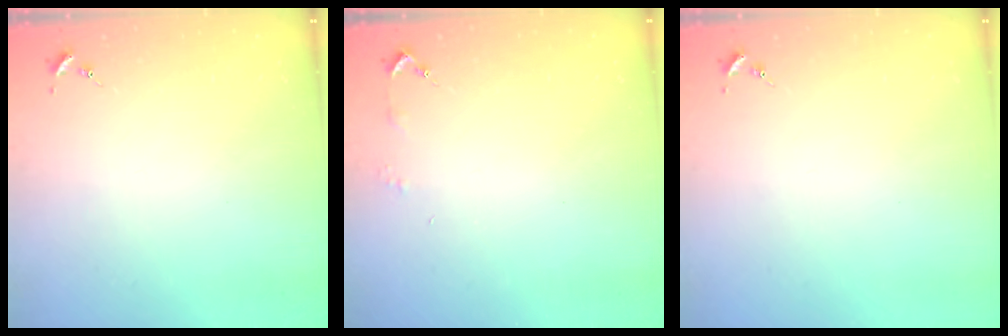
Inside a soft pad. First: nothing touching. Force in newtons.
{"total": 2.9, "press": 2.8, "slide": 0.3}
{"total": 0.0}